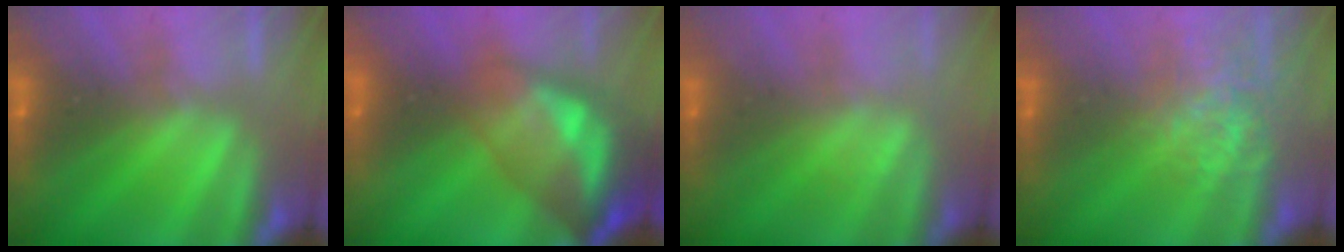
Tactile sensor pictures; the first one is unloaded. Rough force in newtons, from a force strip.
{"total": 7.7}
{"total": 2.6}
{"total": 3.6}